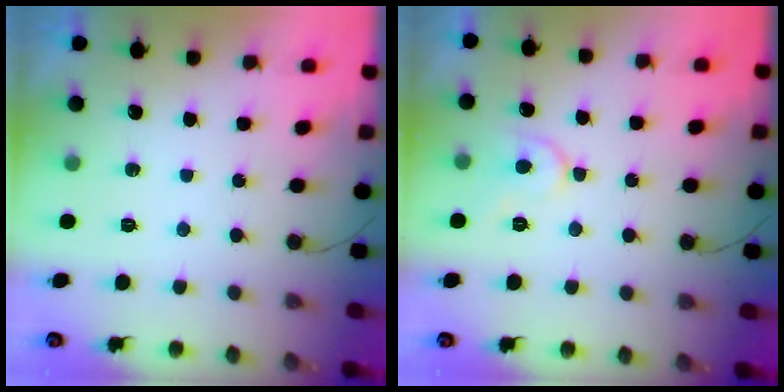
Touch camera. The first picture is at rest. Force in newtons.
{"total": 7.0, "press": 6.9, "slide": 0.8}